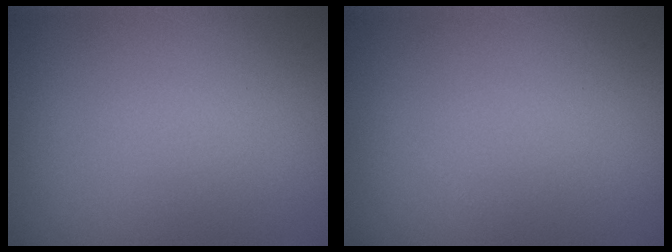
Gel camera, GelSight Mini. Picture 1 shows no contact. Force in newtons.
{"total": 0.0}